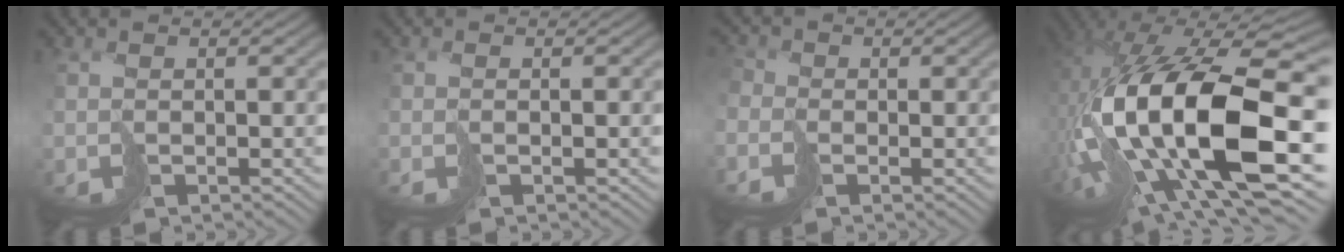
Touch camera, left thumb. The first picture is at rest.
{"total": 0.9, "force": [-0.2, 0.1, 0.9], "torque": [-0.016, 0.000, -0.006]}
{"total": 2.9, "force": [-1.4, 2.2, 1.4], "torque": [-0.046, -0.007, -0.034]}
{"total": 20.4, "force": [-0.4, 10.7, 17.3], "torque": [-0.350, -0.036, 0.010]}